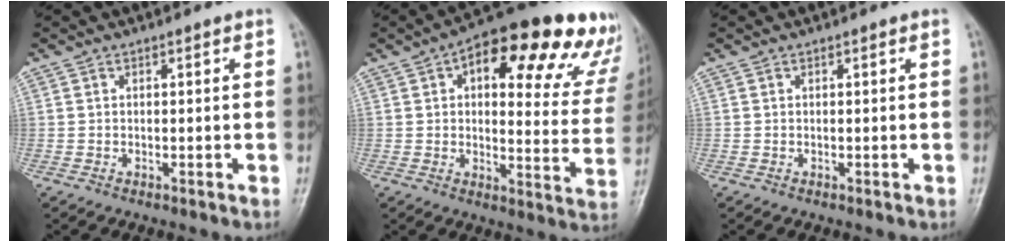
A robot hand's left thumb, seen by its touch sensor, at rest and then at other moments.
{"total": 25.0, "force": [14.2, 10.5, 17.7], "torque": [-0.189, -0.014, 0.169]}
{"total": 0.0}